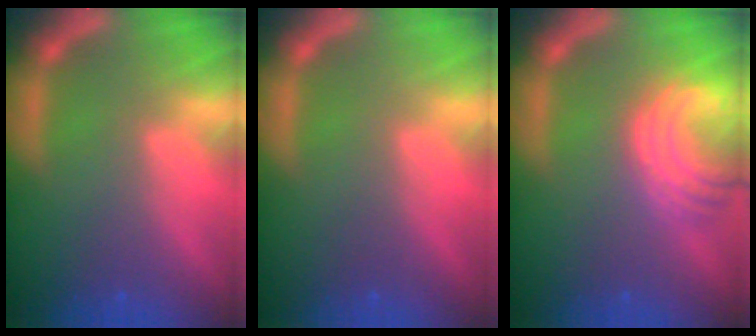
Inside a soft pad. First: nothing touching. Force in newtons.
{"total": 0.0}
{"total": 6.0}